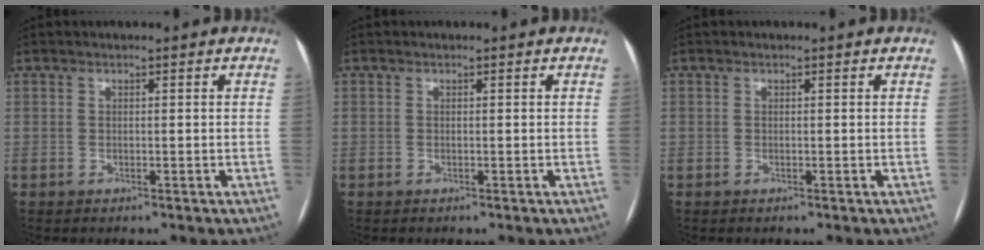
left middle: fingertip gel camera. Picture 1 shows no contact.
{"total": 0.0}
{"total": 0.0}